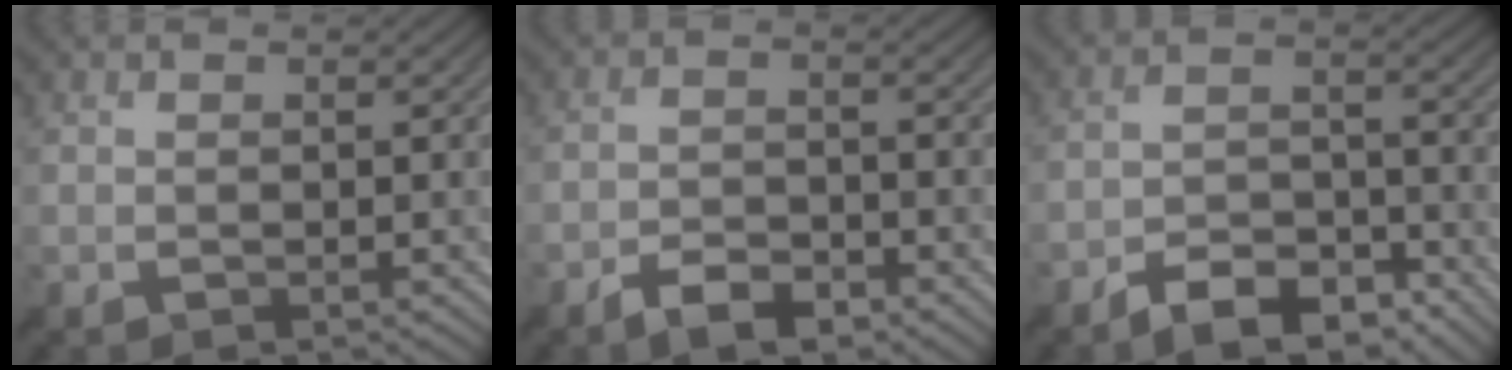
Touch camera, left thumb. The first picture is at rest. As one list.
[{"total": 4.0, "force": [-3.0, 1.5, 2.2], "torque": [-0.042, -0.001, -0.055]}, {"total": 7.5, "force": [-5.9, 3.0, 3.6], "torque": [-0.057, -0.001, -0.110]}]